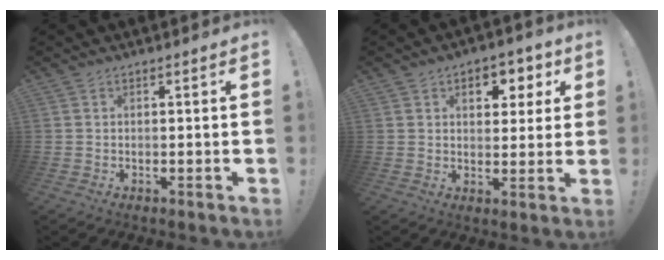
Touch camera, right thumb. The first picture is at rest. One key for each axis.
{"total": 7.5, "fx": 3.0, "fy": 5.3, "fz": 4.5, "tx": -0.041, "ty": -0.014, "tz": 0.047}